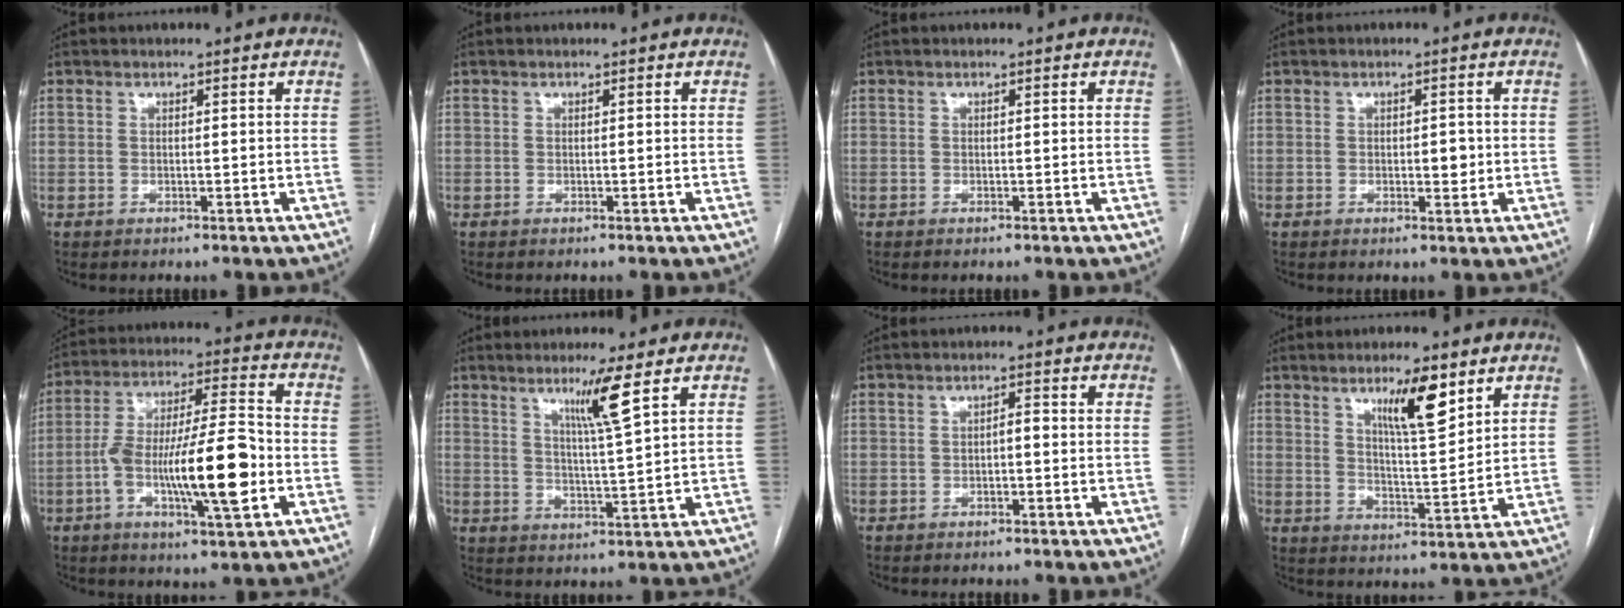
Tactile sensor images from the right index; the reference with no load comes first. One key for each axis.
{"total": 0.0}
{"total": 0.0}
{"total": 2.2, "fx": -0.2, "fy": 1.0, "fz": 1.9, "tx": -0.025, "ty": 0.002, "tz": 0.002}
{"total": 16.8, "fx": -4.3, "fy": 2.6, "fz": 16.0, "tx": -0.288, "ty": 0.008, "tz": -0.068}
{"total": 6.1, "fx": 3.4, "fy": -1.4, "fz": 4.9, "tx": -0.088, "ty": -0.015, "tz": 0.063}
{"total": 1.4, "fx": -0.4, "fy": 0.5, "fz": 1.2, "tx": -0.017, "ty": 0.005, "tz": -0.008}
{"total": 8.3, "fx": 5.0, "fy": 1.1, "fz": 6.6, "tx": -0.112, "ty": -0.008, "tz": 0.085}